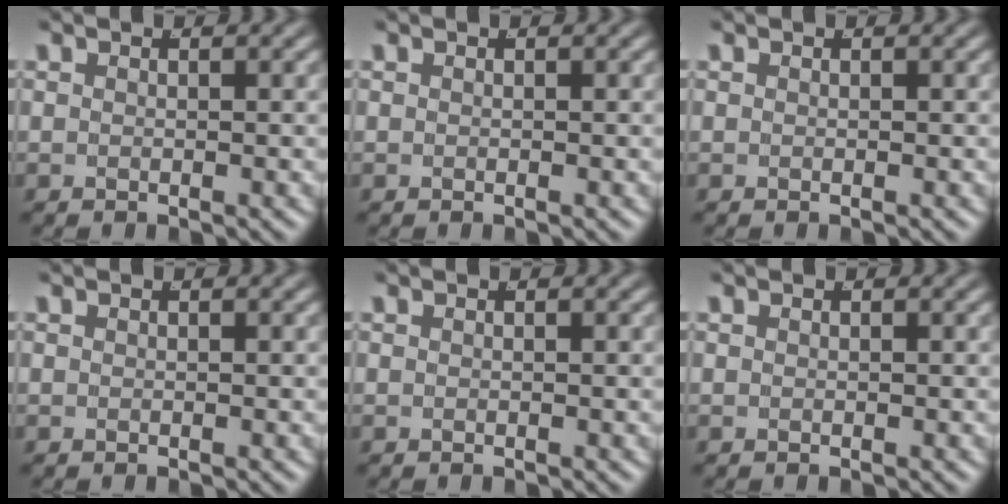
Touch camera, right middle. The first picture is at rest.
{"total": 0.0}
{"total": 0.0}
{"total": 0.0}
{"total": 0.0}
{"total": 0.0}